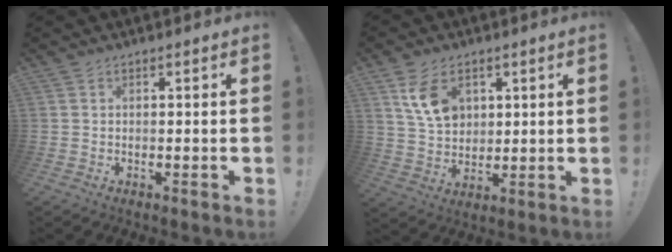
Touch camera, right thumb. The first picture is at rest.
{"total": 10.4, "force": [4.7, 7.1, 5.9], "torque": [-0.090, -0.011, 0.093]}